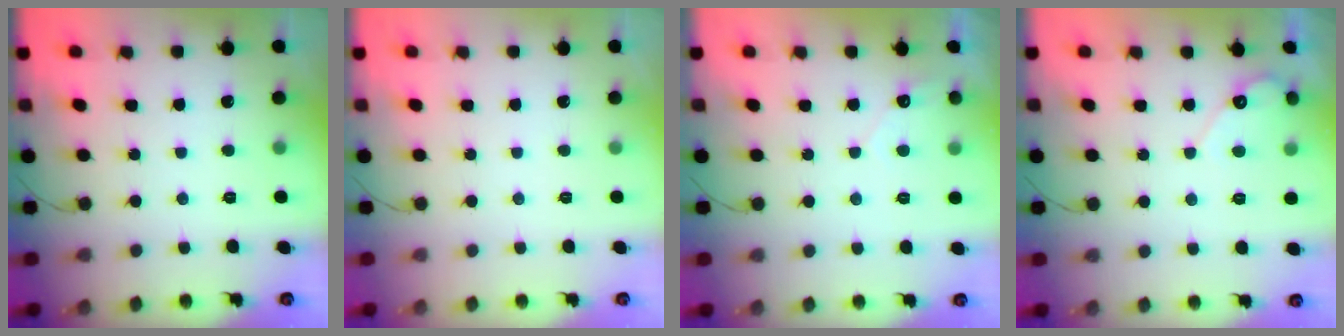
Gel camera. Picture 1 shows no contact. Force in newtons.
{"total": 0.0}
{"total": 2.8, "press": 2.8, "slide": 0.1}
{"total": 4.3, "press": 4.3, "slide": 0.3}